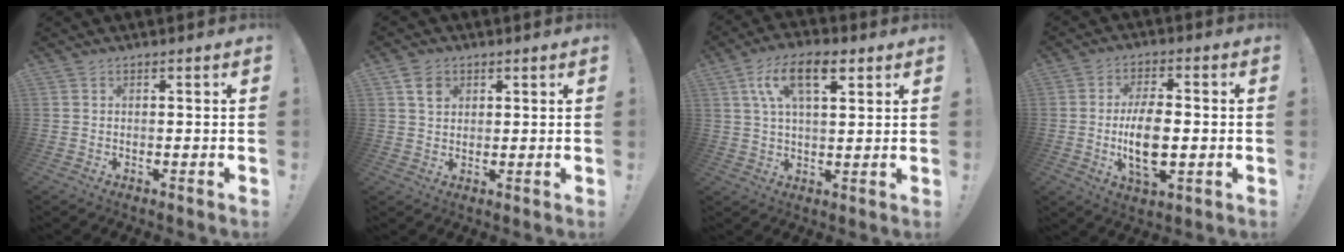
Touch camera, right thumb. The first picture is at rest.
{"total": 4.8, "force": [2.3, 3.5, 2.2], "torque": [-0.024, -0.005, 0.041]}
{"total": 12.3, "force": [5.3, 5.7, 9.5], "torque": [-0.160, 0.005, 0.093]}
{"total": 12.1, "force": [-1.7, 5.8, 10.4], "torque": [-0.194, -0.006, -0.033]}